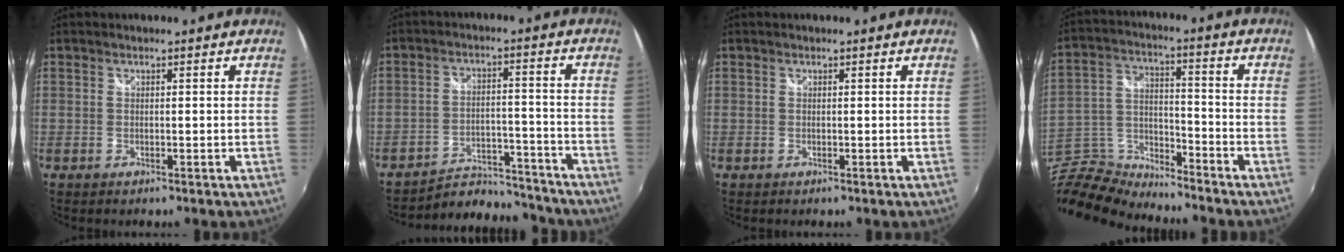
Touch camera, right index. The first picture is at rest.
{"total": 13.2, "force": [-12.6, 3.2, 2.2], "torque": [-0.048, 0.021, -0.178]}
{"total": 0.0}
{"total": 17.0, "force": [-15.0, 5.2, 6.0], "torque": [-0.161, -0.012, -0.286]}